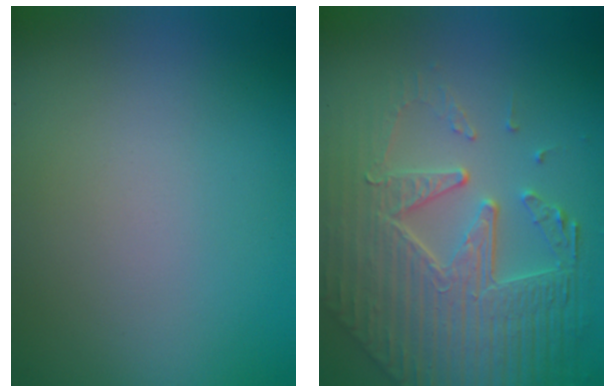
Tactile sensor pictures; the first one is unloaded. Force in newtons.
{"total": 8.5, "press": 6.0, "slide": 6.0}